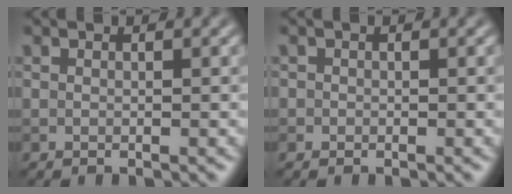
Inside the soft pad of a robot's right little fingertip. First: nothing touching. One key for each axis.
{"total": 0.5, "fx": -0.1, "fy": 0.5, "fz": 0.0, "tx": 0.006, "ty": -0.004, "tz": -0.003}